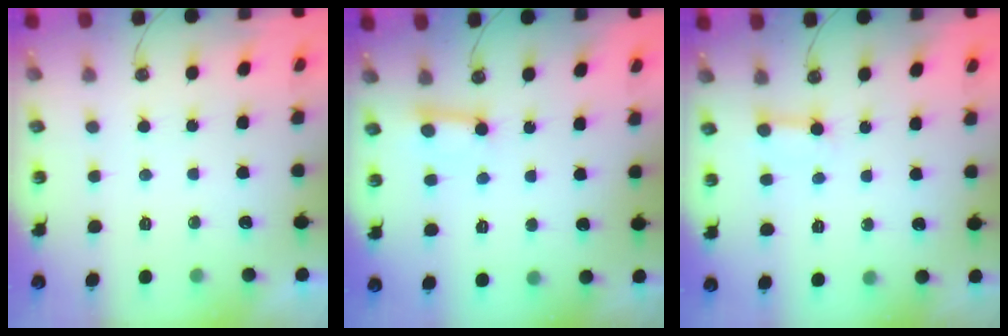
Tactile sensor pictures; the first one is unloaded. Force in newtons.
{"total": 4.5, "press": 4.4, "slide": 0.4}
{"total": 3.0, "press": 2.9, "slide": 0.5}